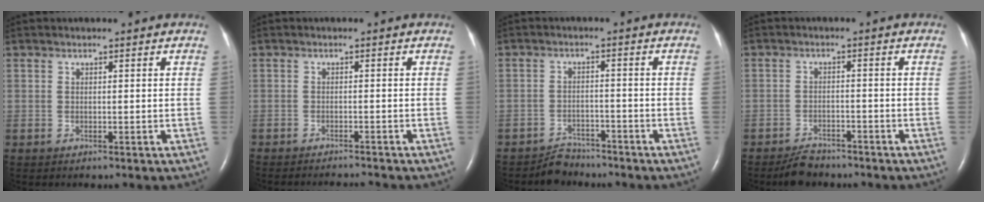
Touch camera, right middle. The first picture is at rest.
{"total": 4.8, "force": [-4.7, -0.3, 1.0], "torque": [-0.011, -0.012, -0.068]}
{"total": 3.4, "force": [-3.1, 1.2, -0.5], "torque": [0.001, -0.002, -0.052]}
{"total": 4.1, "force": [-3.6, 1.4, 1.2], "torque": [-0.030, -0.005, -0.061]}